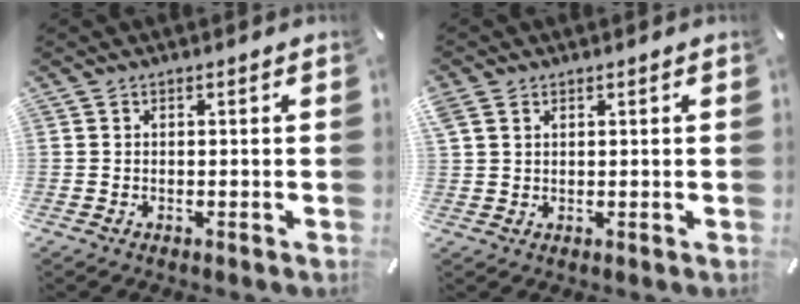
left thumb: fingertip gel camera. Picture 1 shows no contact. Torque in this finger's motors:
{"motor_torque": [0.89, 0.29, 0.55, -0.33, 0.07]}